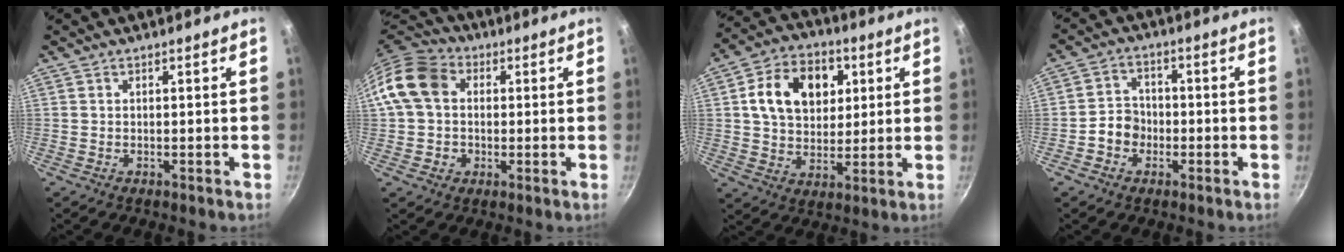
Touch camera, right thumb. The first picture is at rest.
{"total": 12.1, "force": [1.3, 10.0, 6.8], "torque": [-0.102, 0.019, 0.012]}
{"total": 15.0, "force": [4.0, 11.0, 9.4], "torque": [-0.124, 0.004, 0.059]}
{"total": 5.2, "force": [-1.7, 4.4, 2.2], "torque": [-0.009, 0.024, -0.036]}